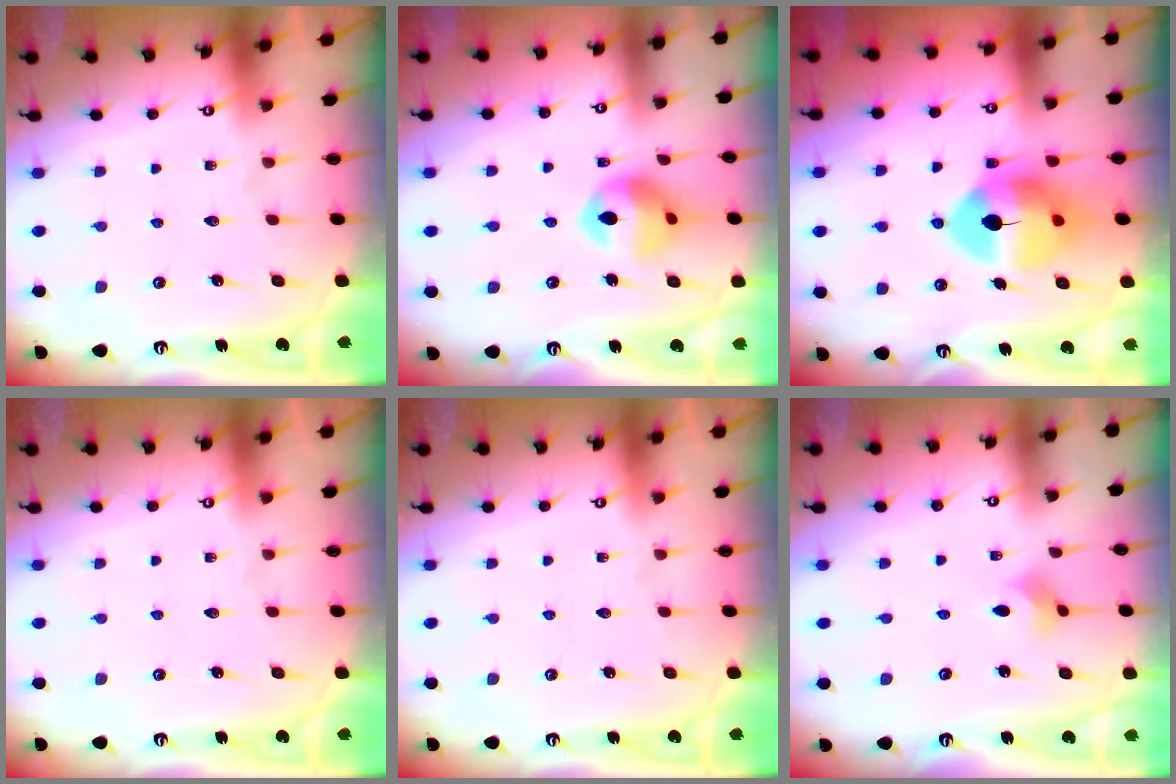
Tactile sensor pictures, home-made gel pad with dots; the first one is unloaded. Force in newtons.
{"total": 13.1, "press": 13.0, "slide": 1.6}
{"total": 12.8, "press": 12.6, "slide": 1.9}
{"total": 0.0}
{"total": 0.0}
{"total": 2.6, "press": 2.6, "slide": 0.5}